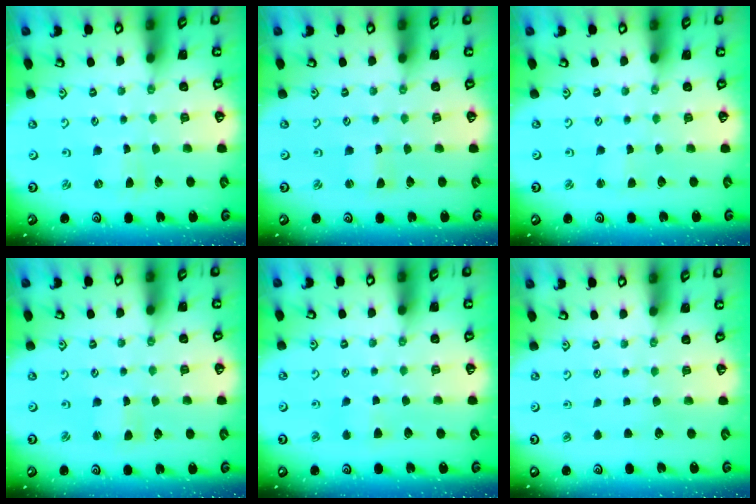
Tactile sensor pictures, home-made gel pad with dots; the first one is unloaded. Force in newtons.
{"total": 0.6, "press": 0.6, "slide": 0.1}
{"total": 1.0, "press": 0.9, "slide": 0.1}
{"total": 0.7, "press": 0.7, "slide": 0.2}
{"total": 2.9, "press": 2.8, "slide": 0.4}
{"total": 0.0}